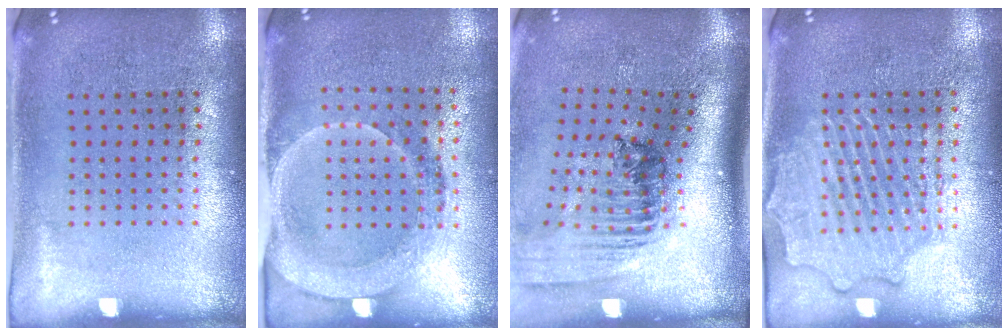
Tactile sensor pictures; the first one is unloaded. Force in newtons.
{"total": 1.7, "press": 1.6, "slide": 0.7}
{"total": 2.2, "press": 1.6, "slide": 1.6}
{"total": 3.5, "press": 3.4, "slide": 0.5}